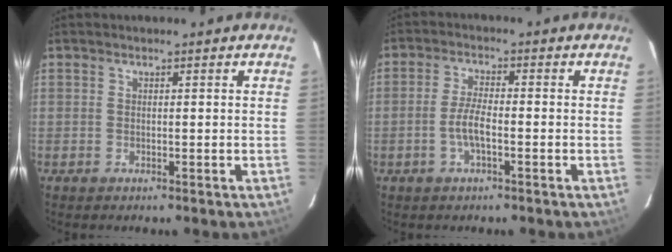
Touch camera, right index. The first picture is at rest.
{"total": 4.4, "force": [-1.5, 1.1, 4.0], "torque": [-0.086, 0.002, -0.029]}